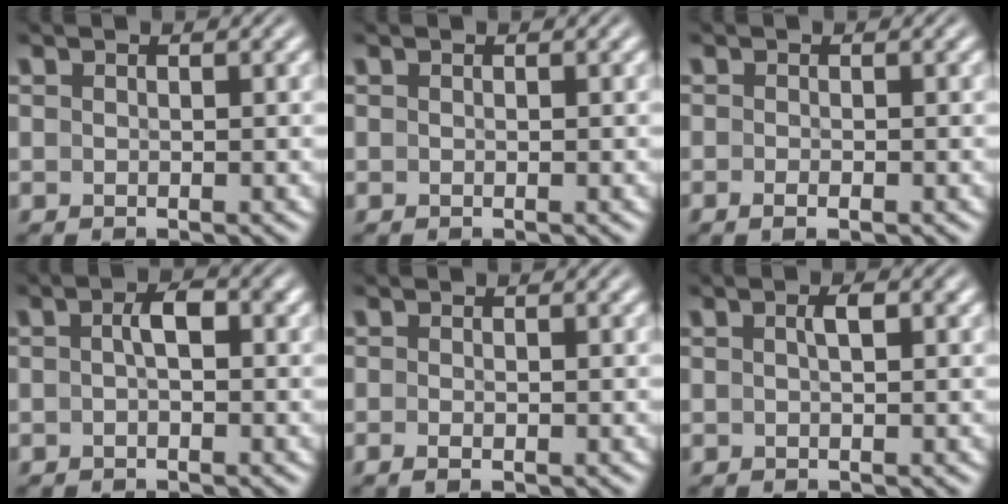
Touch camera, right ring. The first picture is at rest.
{"total": 0.0}
{"total": 1.1, "force": [-0.9, 0.1, 0.7], "torque": [-0.014, -0.001, -0.015]}
{"total": 1.8, "force": [-0.2, 0.5, 1.7], "torque": [-0.024, 0.005, -0.003]}
{"total": 1.2, "force": [-0.9, 0.4, 0.7], "torque": [-0.017, -0.004, -0.012]}
{"total": 1.0, "force": [-0.1, 0.0, 1.0], "torque": [-0.010, 0.005, -0.002]}